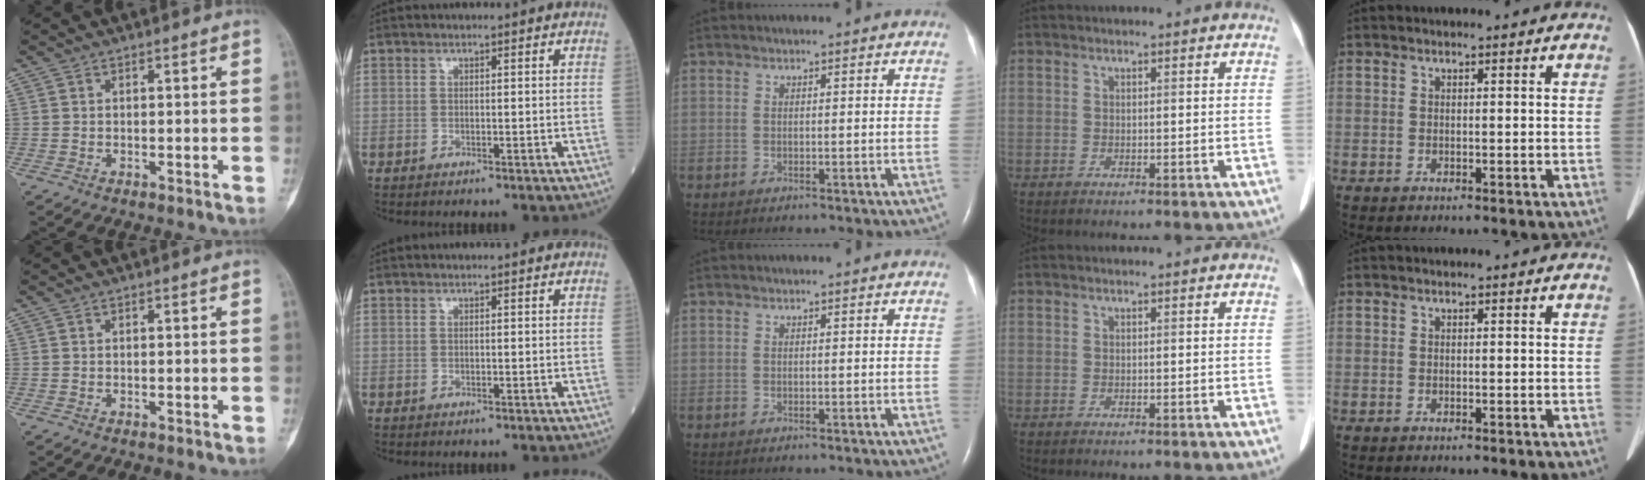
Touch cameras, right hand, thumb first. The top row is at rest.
{}